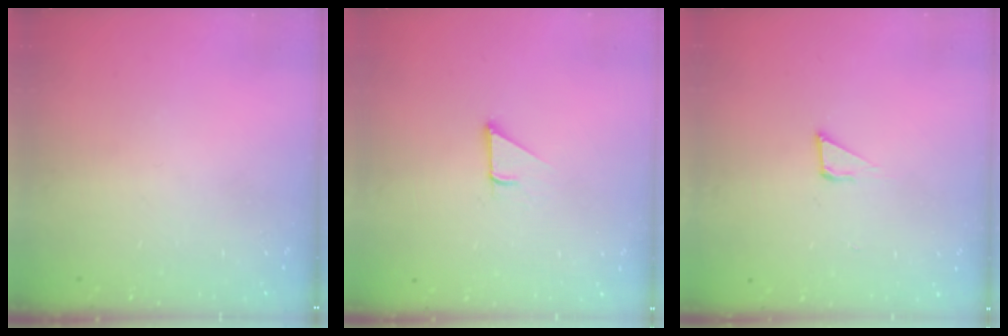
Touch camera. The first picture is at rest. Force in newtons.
{"total": 1.6, "press": 1.6, "slide": 0.2}
{"total": 4.3, "press": 4.3, "slide": 0.3}